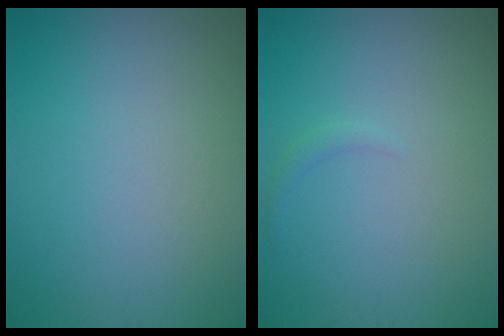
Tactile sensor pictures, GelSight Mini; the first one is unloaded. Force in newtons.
{"total": 0.7, "press": 0.7, "slide": 0.1}